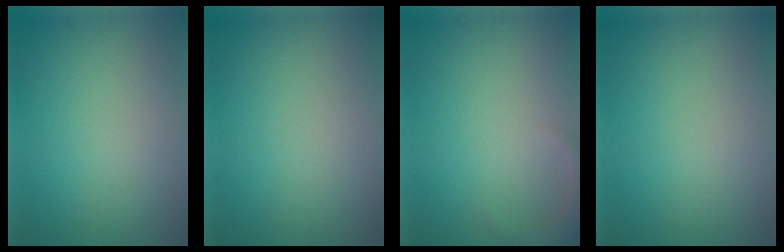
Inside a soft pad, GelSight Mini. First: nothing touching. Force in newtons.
{"total": 0.0}
{"total": 2.6, "press": 2.6, "slide": 0.3}
{"total": 0.0}